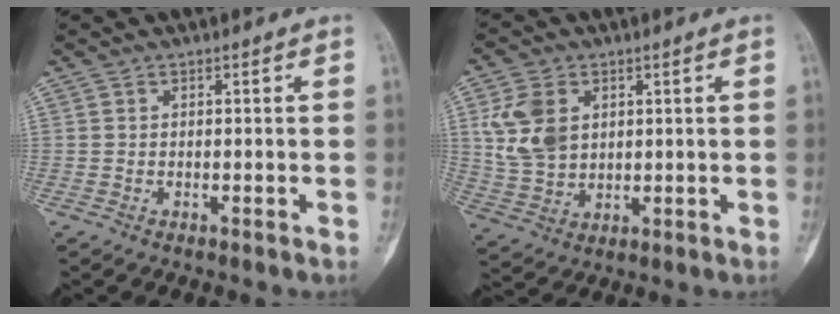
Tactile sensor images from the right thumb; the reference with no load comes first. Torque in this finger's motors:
{"motor_torque": [1.17, 1.68, 1.10, 0.33, 0.38]}